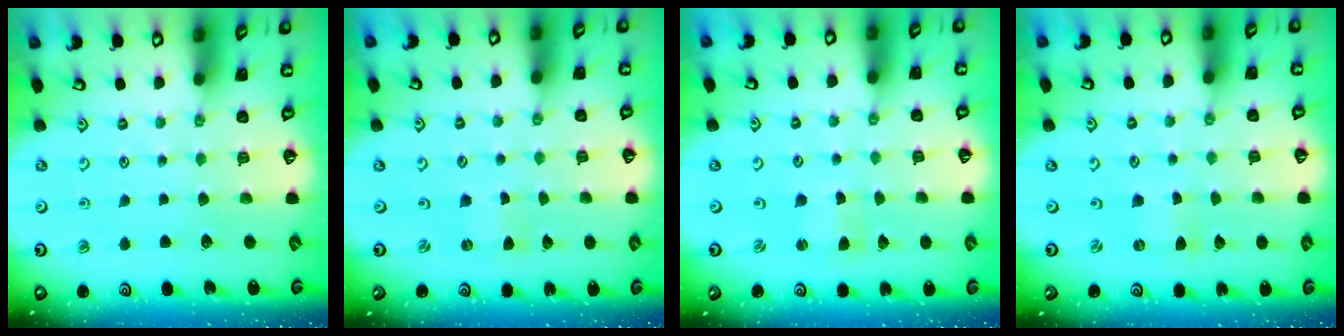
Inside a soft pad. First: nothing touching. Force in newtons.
{"total": 0.0}
{"total": 1.3, "press": 1.2, "slide": 0.3}
{"total": 0.0}